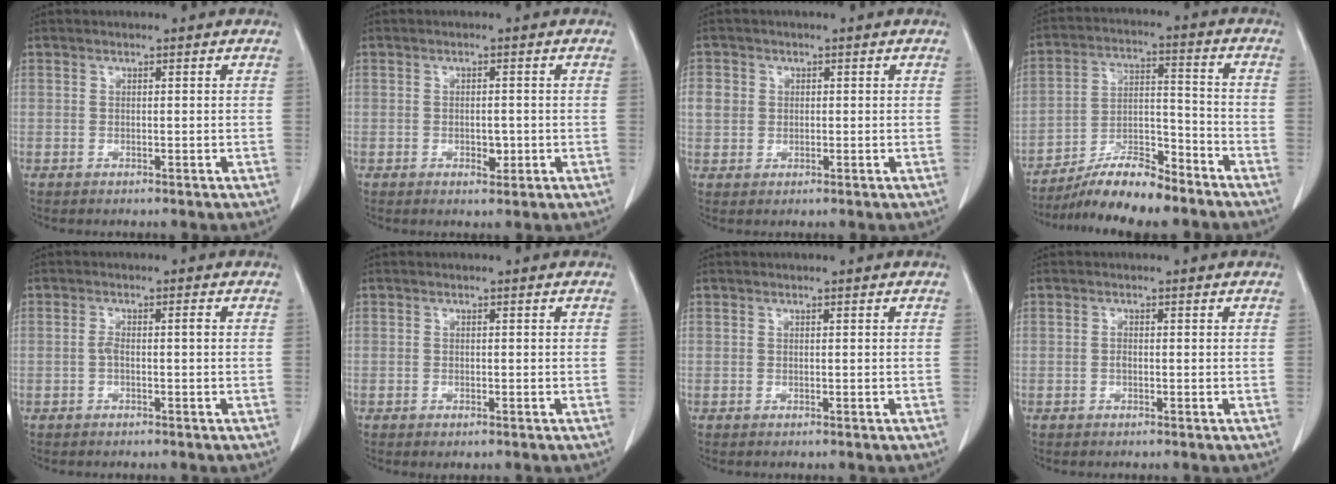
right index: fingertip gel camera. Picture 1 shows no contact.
{"total": 2.1, "force": [-0.5, 1.1, 1.7], "torque": [-0.026, 0.001, -0.002]}
{"total": 3.6, "force": [0.6, 3.3, 1.3], "torque": [-0.023, 0.012, 0.014]}
{"total": 11.3, "force": [-9.6, 1.8, 5.7], "torque": [-0.094, 0.007, -0.169]}
{"total": 2.0, "force": [-0.3, 0.4, 1.9], "torque": [-0.035, 0.005, -0.006]}
{"total": 0.6, "force": [-0.4, 0.3, 0.4], "torque": [-0.006, -0.001, -0.003]}
{"total": 0.0}
{"total": 0.6, "force": [-0.2, 0.3, 0.5], "torque": [-0.011, 0.002, -0.005]}